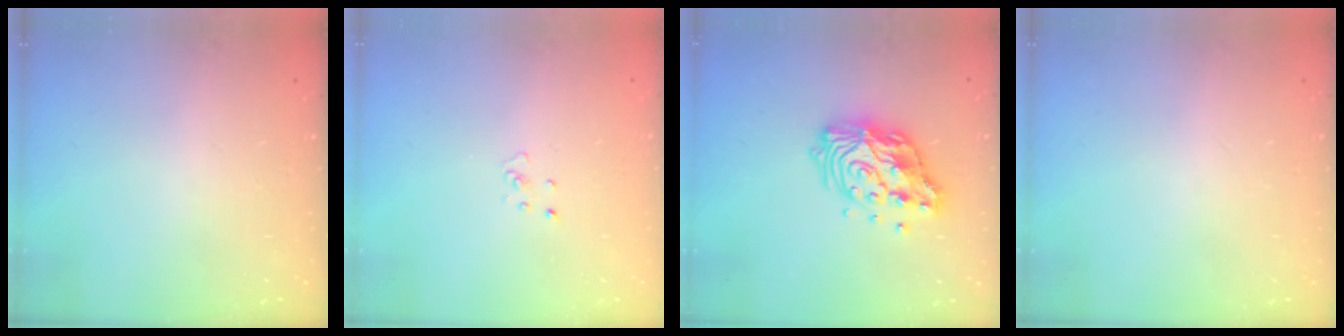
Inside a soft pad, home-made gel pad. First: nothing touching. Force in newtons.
{"total": 2.3, "press": 2.3, "slide": 0.2}
{"total": 14.9, "press": 14.8, "slide": 1.5}
{"total": 0.0}